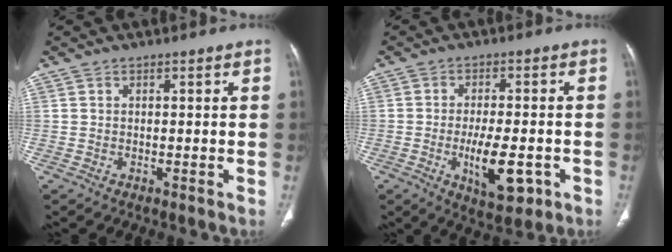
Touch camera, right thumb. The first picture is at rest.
{"total": 9.9, "force": [-3.1, 4.1, 8.4], "torque": [-0.125, 0.001, -0.040]}